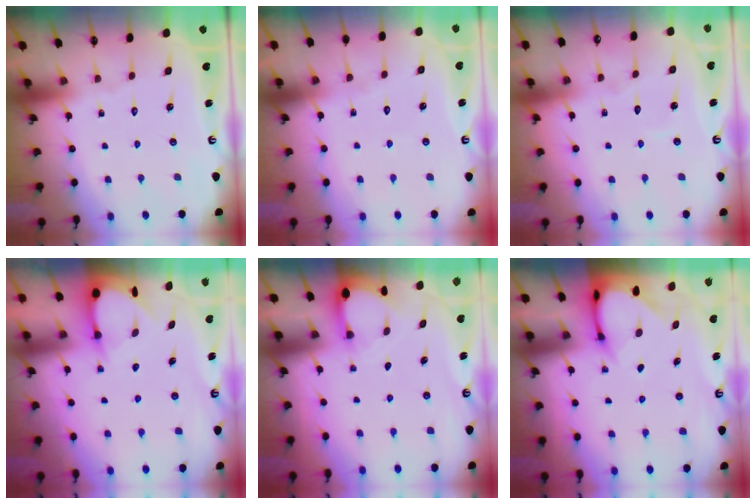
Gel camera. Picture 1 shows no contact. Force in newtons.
{"total": 3.5, "press": 3.5, "slide": 0.4}
{"total": 2.5, "press": 2.5, "slide": 0.1}
{"total": 3.4, "press": 3.4, "slide": 0.3}
{"total": 2.9, "press": 2.9, "slide": 0.3}
{"total": 3.4, "press": 3.4, "slide": 0.1}